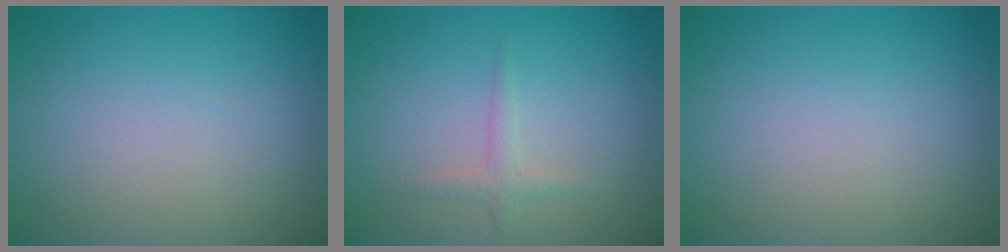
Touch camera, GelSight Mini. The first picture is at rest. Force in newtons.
{"total": 1.3, "press": 1.3, "slide": 0.0}
{"total": 0.0}